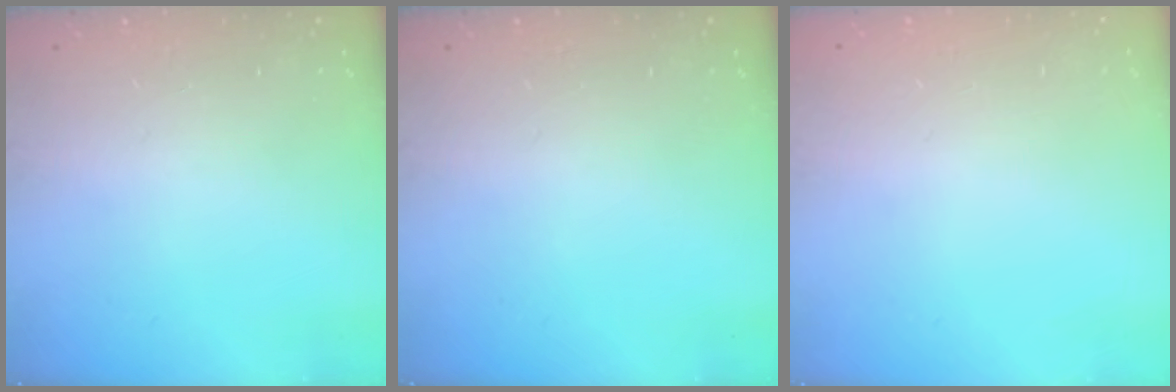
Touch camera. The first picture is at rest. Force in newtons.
{"total": 0.0}
{"total": 0.0}